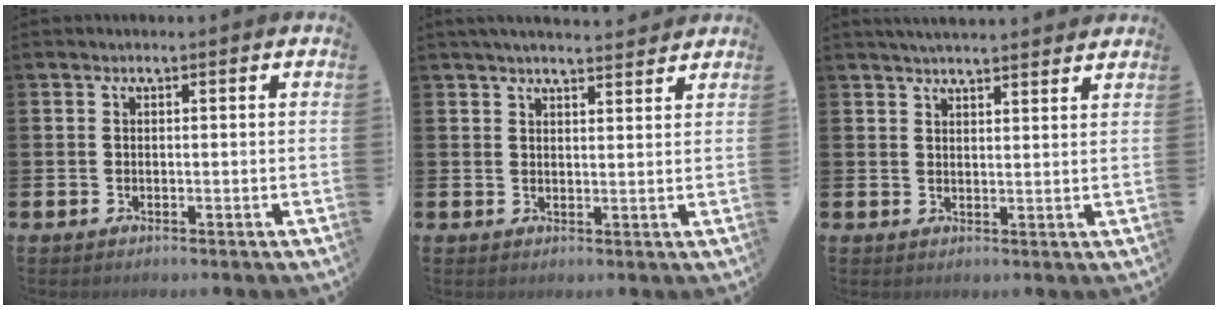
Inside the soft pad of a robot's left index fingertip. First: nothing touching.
{"total": 3.3, "force": [3.2, 0.1, 0.6], "torque": [-0.016, -0.012, 0.058]}
{"total": 3.4, "force": [3.4, 0.0, 0.6], "torque": [-0.013, -0.015, 0.060]}